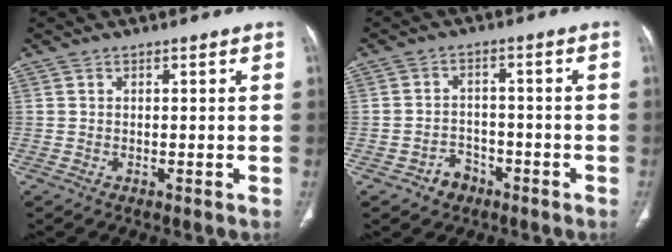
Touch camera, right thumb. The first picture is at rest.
{"total": 4.5, "force": [-2.6, 3.5, 1.0], "torque": [0.003, 0.029, -0.037]}